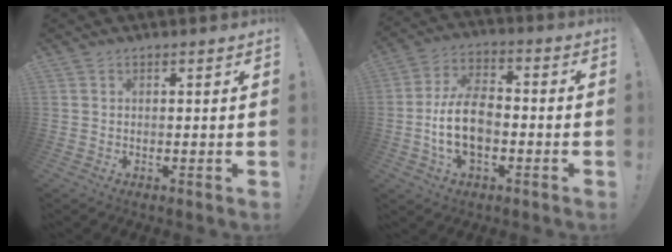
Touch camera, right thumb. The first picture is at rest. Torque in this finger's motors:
{"motor_torque": [1.47, 2.20, 1.12, -1.12, 0.08]}